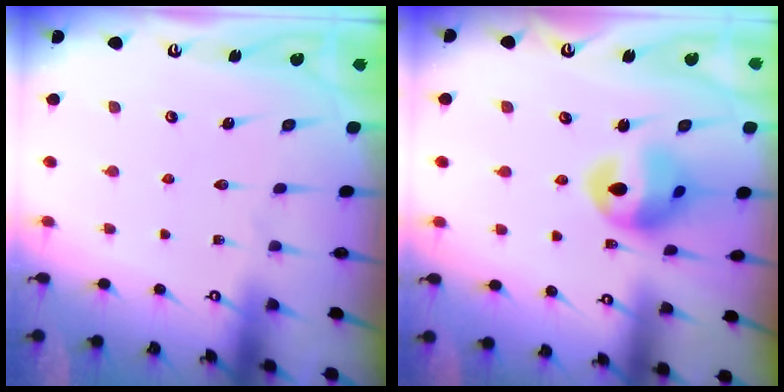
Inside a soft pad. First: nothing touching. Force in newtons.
{"total": 12.4, "press": 12.4, "slide": 1.2}